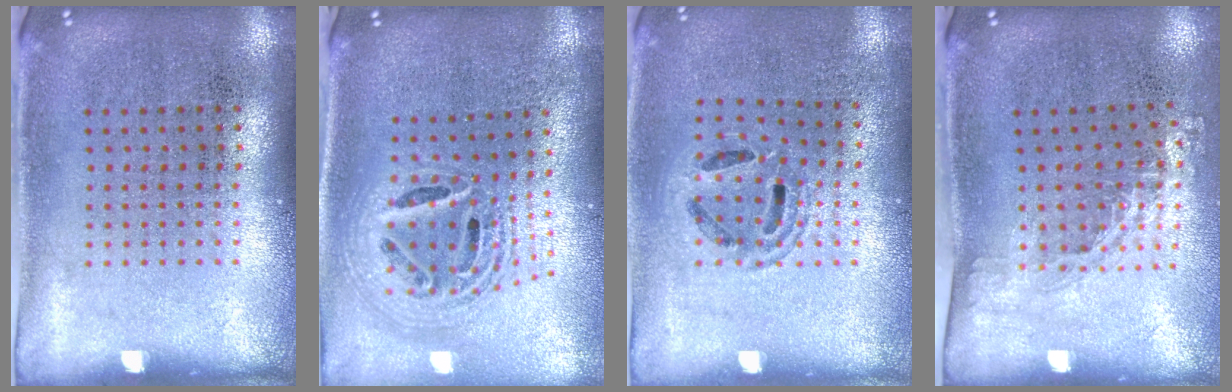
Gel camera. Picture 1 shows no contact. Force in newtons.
{"total": 2.3, "press": 1.8, "slide": 1.6}
{"total": 1.1, "press": 1.1, "slide": 0.3}
{"total": 1.3, "press": 0.9, "slide": 0.9}